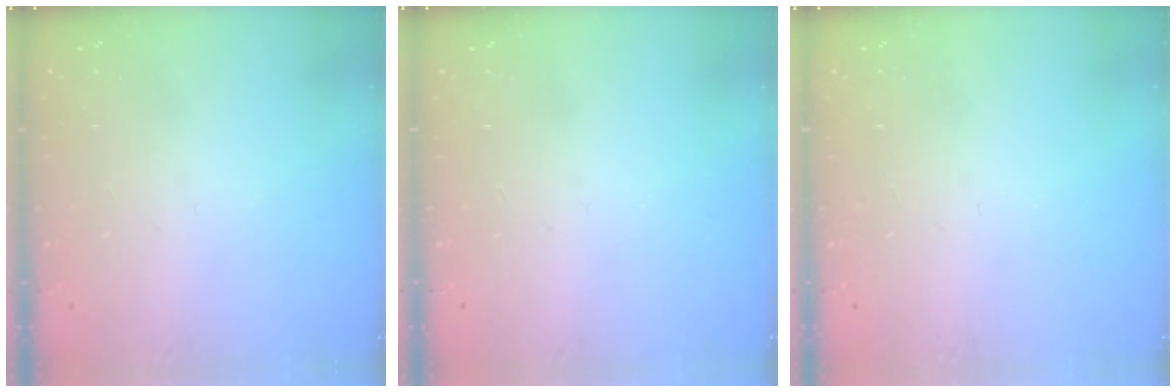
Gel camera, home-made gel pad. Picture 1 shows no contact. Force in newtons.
{"total": 0.0}
{"total": 0.0}